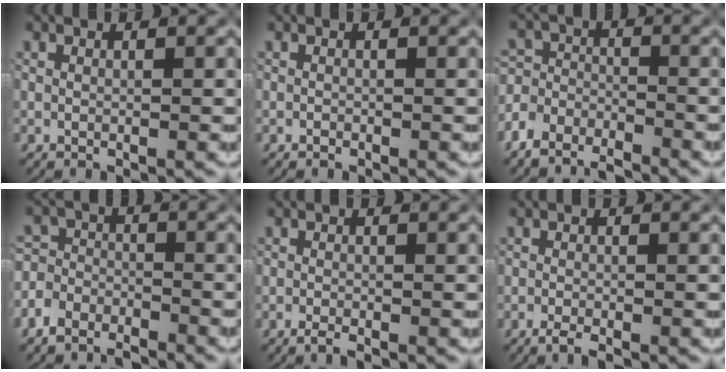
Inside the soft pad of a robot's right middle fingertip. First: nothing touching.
{"total": 0.0}
{"total": 4.9, "force": [-3.3, 3.4, 1.4], "torque": [-0.022, -0.014, -0.066]}
{"total": 4.4, "force": [-3.1, 2.9, 0.9], "torque": [-0.010, -0.012, -0.060]}
{"total": 1.7, "force": [-1.5, 0.4, 0.7], "torque": [-0.012, -0.003, -0.026]}
{"total": 2.1, "force": [-1.8, 0.5, 0.9], "torque": [-0.015, -0.003, -0.032]}